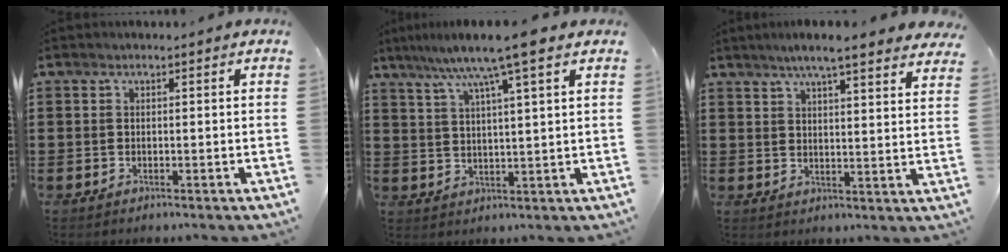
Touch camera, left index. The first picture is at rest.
{"total": 7.9, "force": [5.5, -0.2, 5.6], "torque": [-0.125, -0.012, 0.092]}
{"total": 5.4, "force": [4.7, 0.0, 2.6], "torque": [-0.067, -0.013, 0.082]}